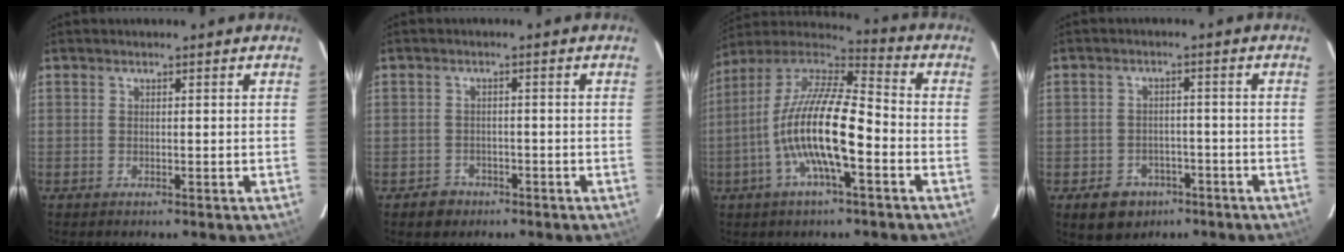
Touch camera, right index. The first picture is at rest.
{"total": 3.6, "force": [-2.0, 3.0, 0.2], "torque": [-0.012, 0.013, -0.028]}
{"total": 17.3, "force": [-5.1, 4.4, 15.9], "torque": [-0.299, -0.008, -0.104]}
{"total": 7.8, "force": [-4.3, 6.1, 2.2], "torque": [-0.057, 0.021, -0.044]}